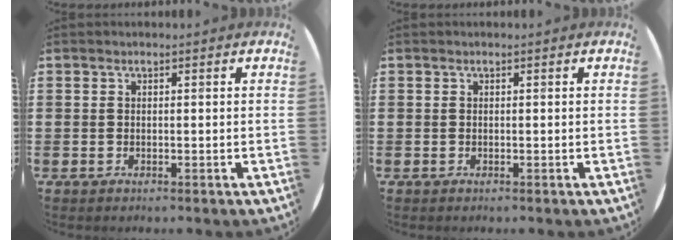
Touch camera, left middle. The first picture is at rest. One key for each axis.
{"total": 0.0}